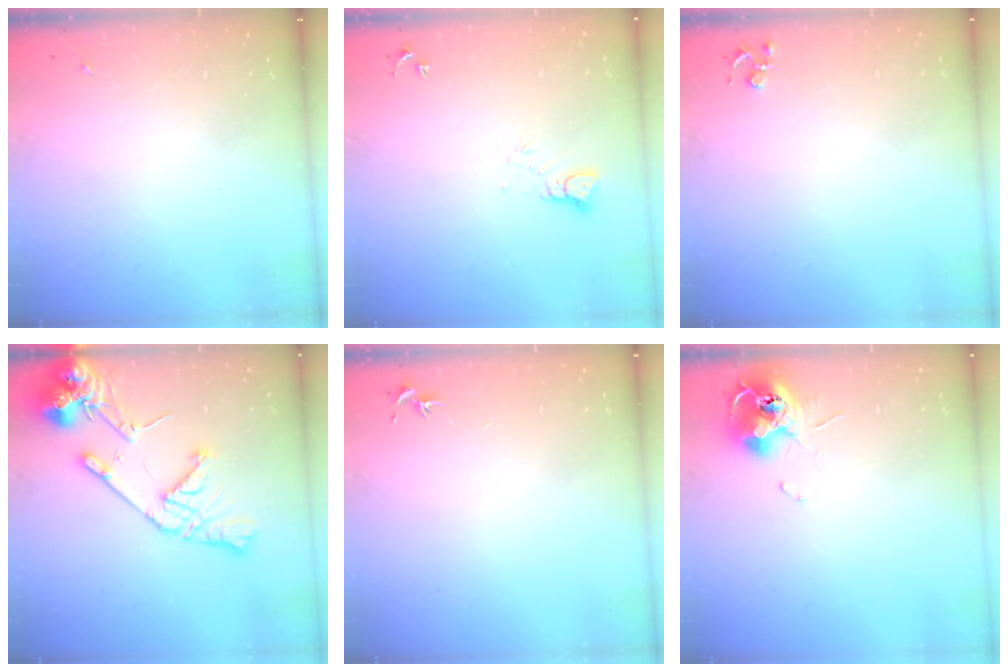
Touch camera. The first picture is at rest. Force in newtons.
{"total": 3.5, "press": 3.5, "slide": 0.3}
{"total": 3.9, "press": 3.9, "slide": 0.5}
{"total": 16.2, "press": 16.0, "slide": 2.5}
{"total": 0.7, "press": 0.7, "slide": 0.3}
{"total": 12.0, "press": 11.9, "slide": 1.2}